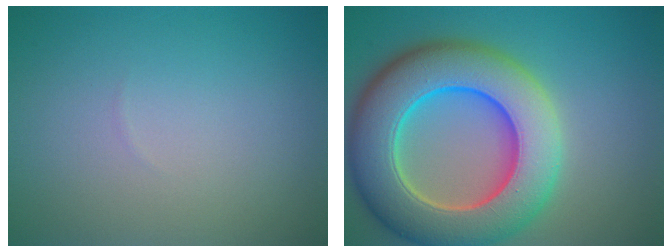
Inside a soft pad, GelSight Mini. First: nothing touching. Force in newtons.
{"total": 12.3, "press": 12.2, "slide": 1.1}